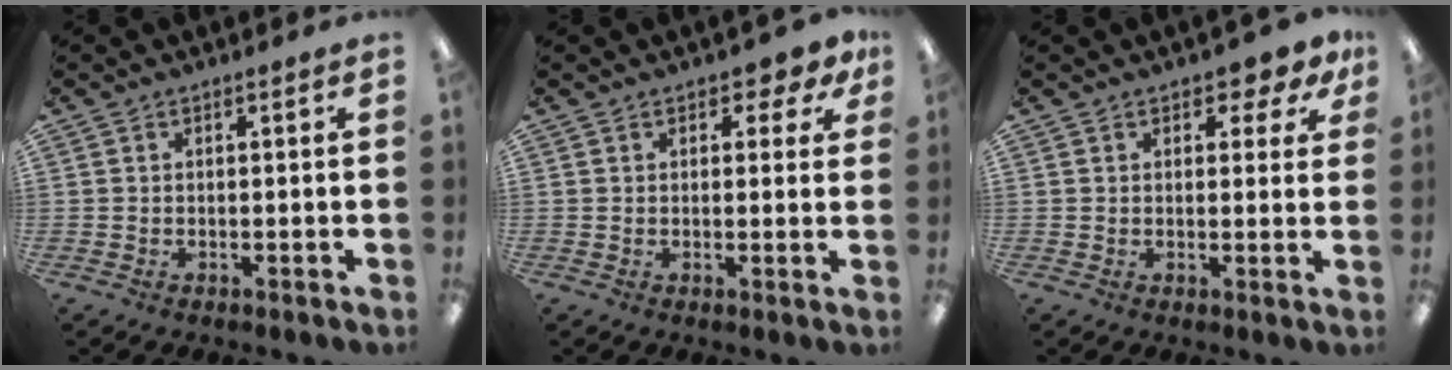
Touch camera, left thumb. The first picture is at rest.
{"total": 3.2, "force": [1.8, 1.8, 1.9], "torque": [-0.024, 0.000, 0.030]}
{"total": 3.9, "force": [2.4, 2.0, 2.3], "torque": [-0.024, -0.005, 0.040]}